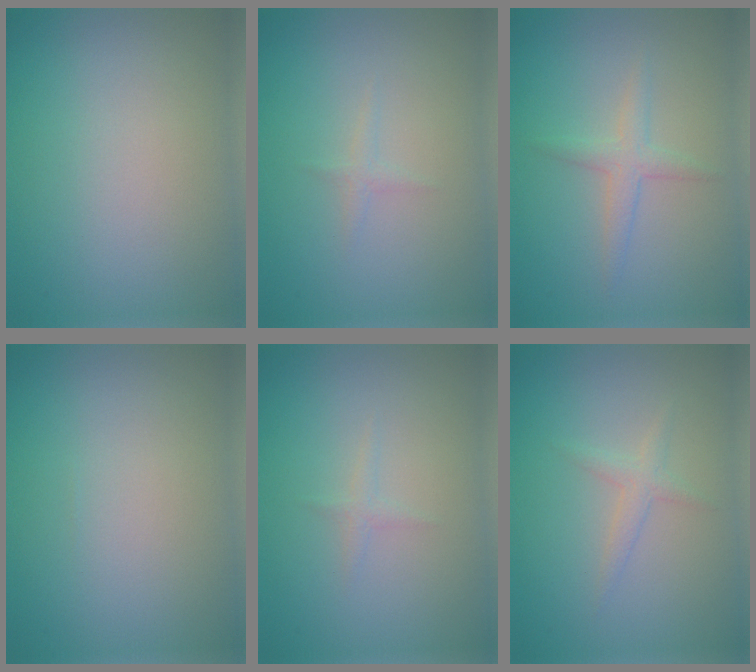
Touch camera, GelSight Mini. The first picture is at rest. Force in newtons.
{"total": 0.8, "press": 0.8, "slide": 0.1}
{"total": 1.8, "press": 1.8, "slide": 0.1}
{"total": 0.0}
{"total": 0.8, "press": 0.8, "slide": 0.1}
{"total": 1.3, "press": 1.3, "slide": 0.1}